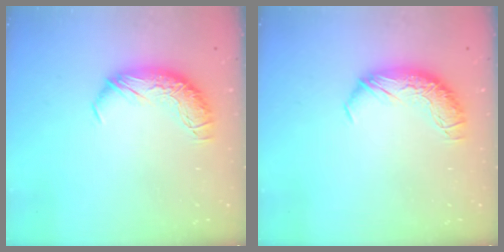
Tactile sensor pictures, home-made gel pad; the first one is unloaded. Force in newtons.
{"total": 0.0}